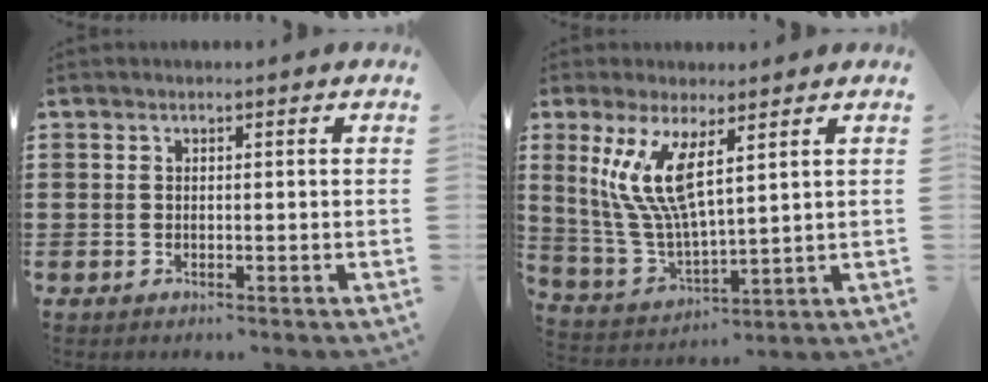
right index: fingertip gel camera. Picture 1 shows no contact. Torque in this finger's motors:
{"motor_torque": [1.66, 0.48, 1.05, 0.21]}